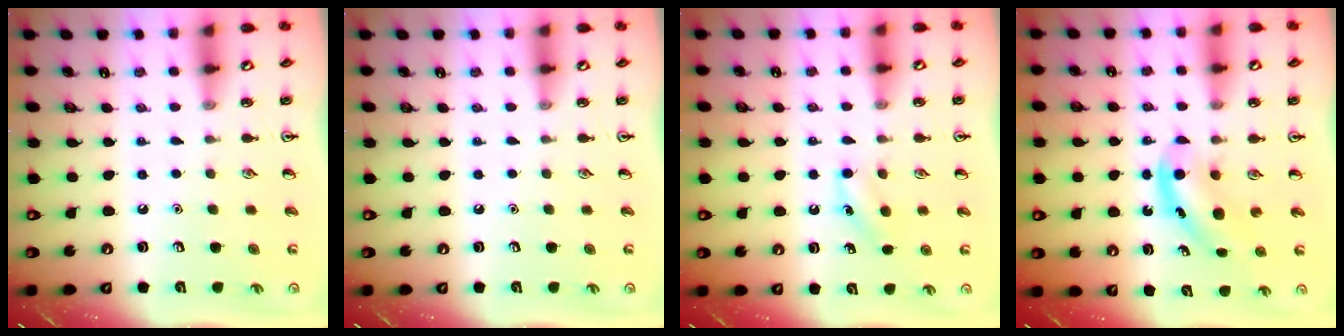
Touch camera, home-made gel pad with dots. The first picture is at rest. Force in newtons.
{"total": 0.0}
{"total": 6.2, "press": 6.0, "slide": 1.7}
{"total": 4.9, "press": 4.8, "slide": 0.9}